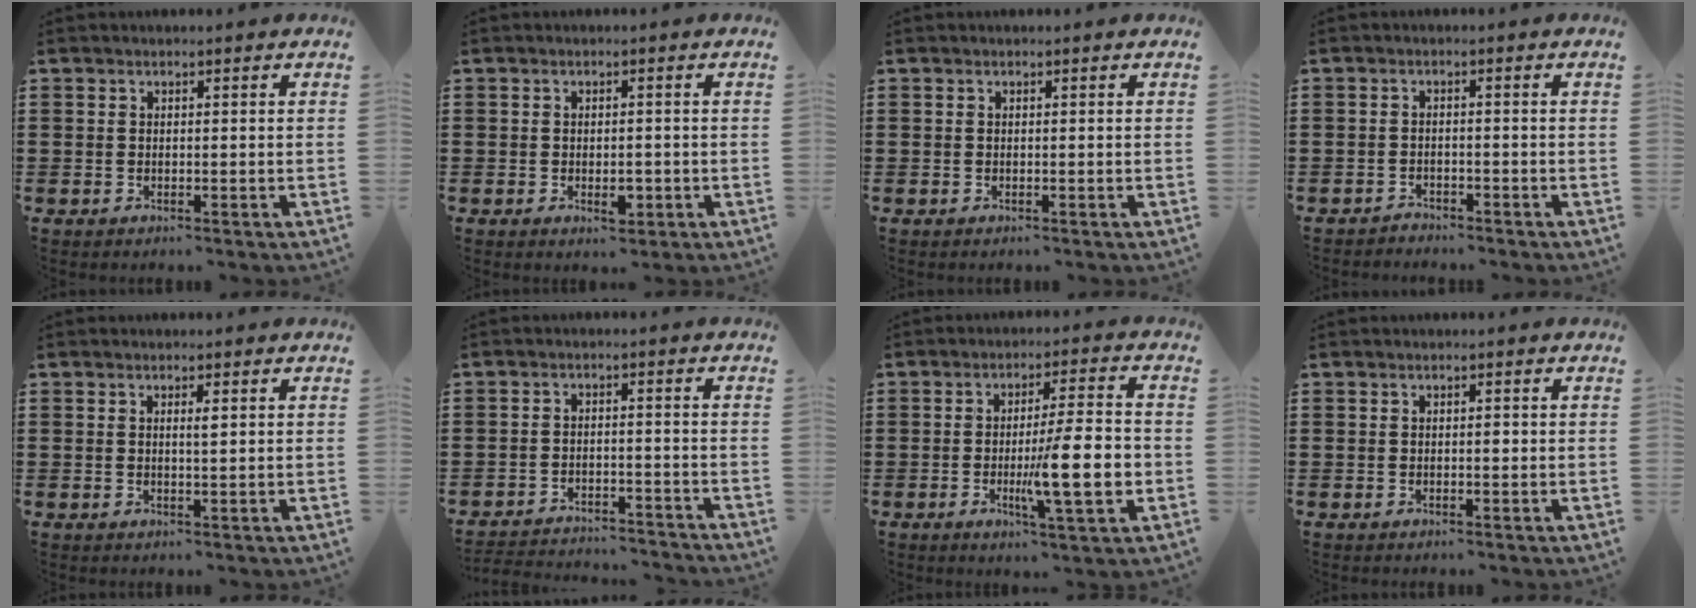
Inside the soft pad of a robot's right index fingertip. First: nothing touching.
{"total": 2.8, "force": [-0.8, 1.5, 2.2], "torque": [-0.032, -0.001, -0.015]}
{"total": 0.0}
{"total": 1.6, "force": [-1.6, 0.2, -0.1], "torque": [-0.004, 0.002, -0.034]}
{"total": 1.2, "force": [0.4, 0.1, 1.1], "torque": [-0.022, 0.002, 0.006]}
{"total": 3.0, "force": [-3.0, 0.0, 0.2], "torque": [-0.009, -0.001, -0.063]}
{"total": 11.9, "force": [-2.2, 1.9, 11.5], "torque": [-0.185, -0.012, -0.042]}
{"total": 0.5, "force": [0.0, 0.2, 0.5], "torque": [-0.010, -0.003, 0.000]}